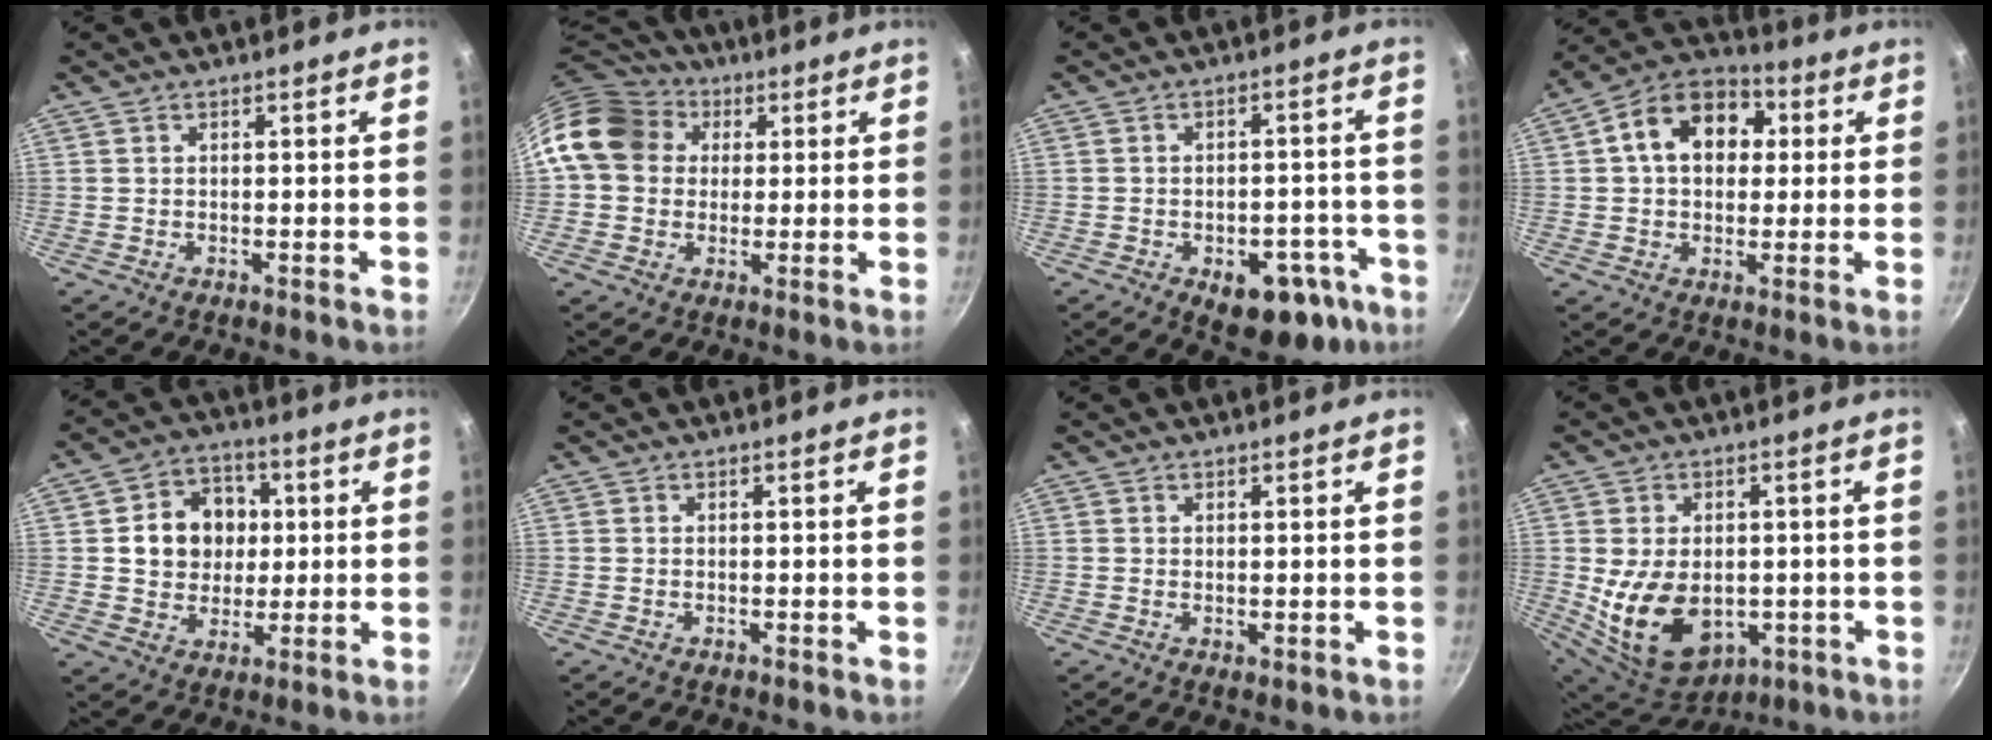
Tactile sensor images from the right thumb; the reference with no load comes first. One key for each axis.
{"total": 14.0, "fx": 3.4, "fy": 11.8, "fz": 6.8, "tx": -0.098, "ty": 0.025, "tz": 0.047}
{"total": 12.9, "fx": -6.3, "fy": 7.6, "fz": 8.3, "tx": -0.052, "ty": 0.031, "tz": -0.069}
{"total": 14.5, "fx": 2.9, "fy": 10.6, "fz": 9.4, "tx": -0.120, "ty": 0.026, "tz": 0.028}
{"total": 12.0, "fx": 1.7, "fy": 10.3, "fz": 6.0, "tx": -0.058, "ty": 0.008, "tz": 0.024}
{"total": 0.0}
{"total": 0.7, "fx": 0.2, "fy": 0.3, "fz": 0.7, "tx": -0.009, "ty": -0.006, "tz": 0.001}
{"total": 15.5, "fx": -1.8, "fy": 10.8, "fz": 11.0, "tx": -0.178, "ty": -0.011, "tz": -0.005}